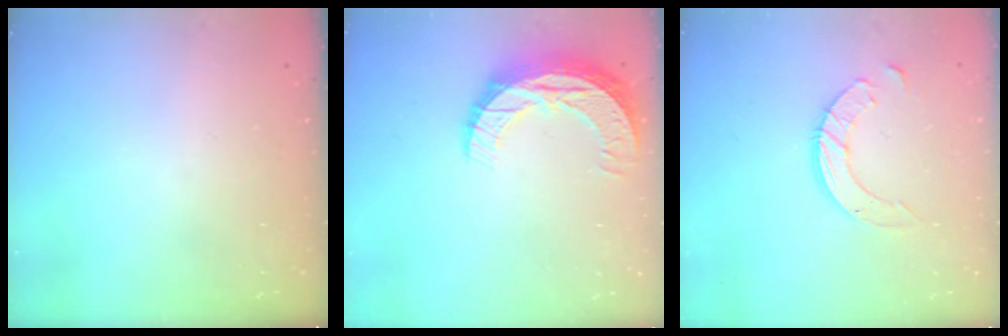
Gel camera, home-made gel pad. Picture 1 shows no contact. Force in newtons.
{"total": 10.7, "press": 10.7, "slide": 0.8}
{"total": 9.7, "press": 9.6, "slide": 0.8}